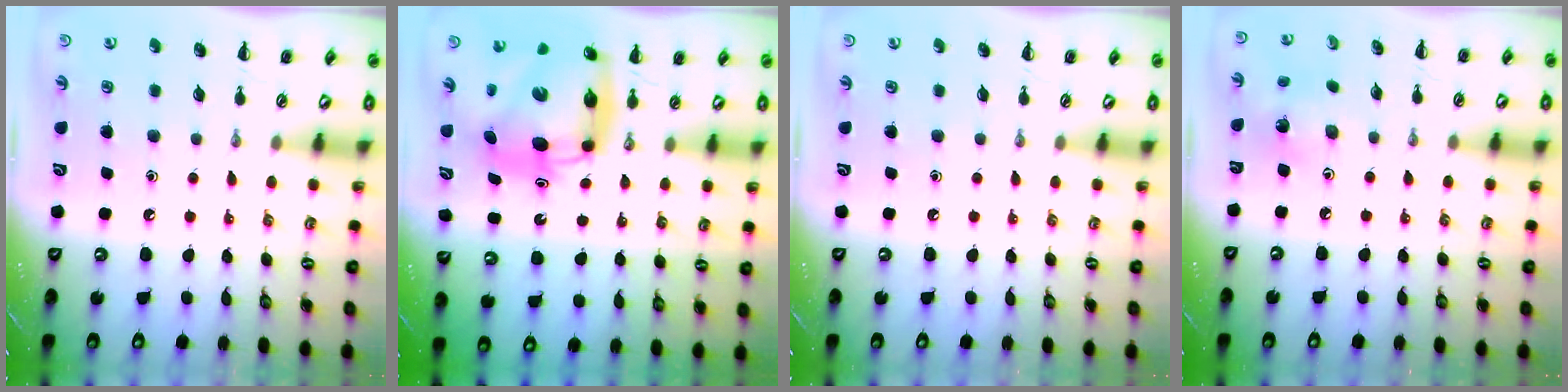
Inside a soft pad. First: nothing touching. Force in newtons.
{"total": 11.1, "press": 10.6, "slide": 3.2}
{"total": 0.0}
{"total": 2.2, "press": 2.2, "slide": 0.4}